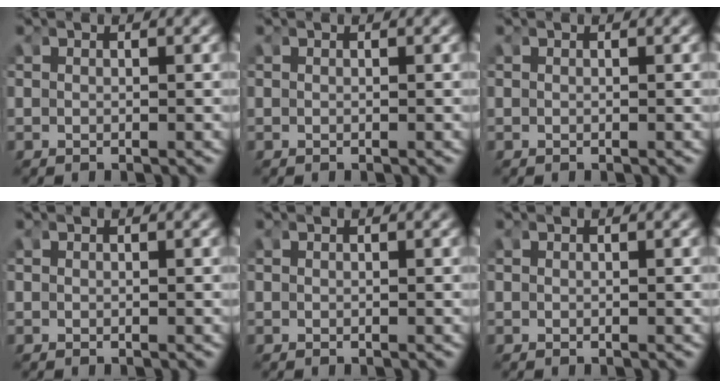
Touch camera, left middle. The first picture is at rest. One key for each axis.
{"total": 0.0}
{"total": 0.0}
{"total": 0.0}
{"total": 0.0}
{"total": 0.0}